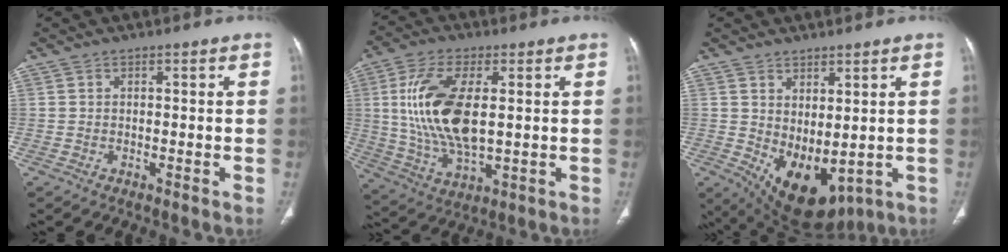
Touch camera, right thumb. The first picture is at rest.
{"total": 16.4, "force": [2.1, 7.7, 14.3], "torque": [-0.288, -0.012, 0.048]}
{"total": 10.9, "force": [-0.5, 6.0, 9.1], "torque": [-0.124, -0.014, 0.029]}